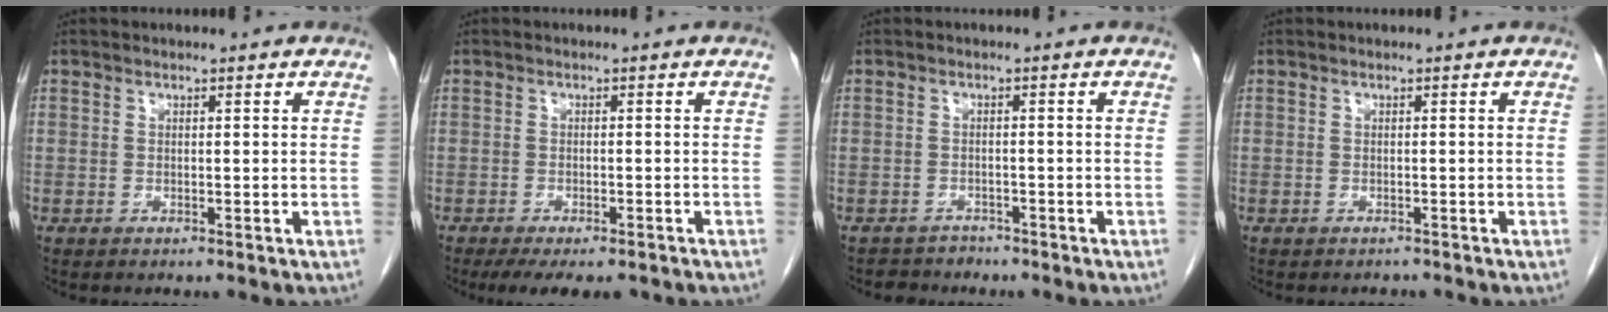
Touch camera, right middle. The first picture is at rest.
{"total": 8.5, "force": [-6.7, 2.7, 4.5], "torque": [-0.062, -0.010, -0.092]}
{"total": 2.4, "force": [-2.0, 1.1, -0.7], "torque": [0.005, 0.002, -0.033]}
{"total": 0.0}